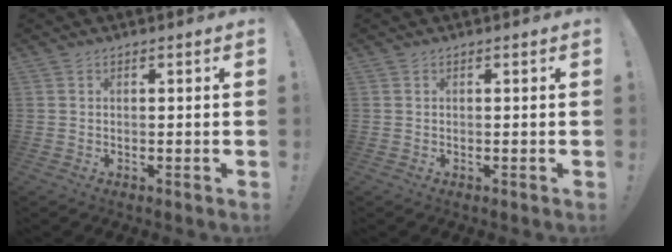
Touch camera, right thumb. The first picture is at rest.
{"total": 0.0}